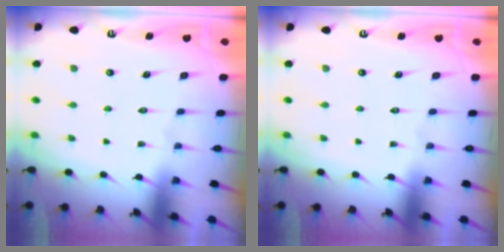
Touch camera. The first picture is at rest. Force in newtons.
{"total": 0.0}